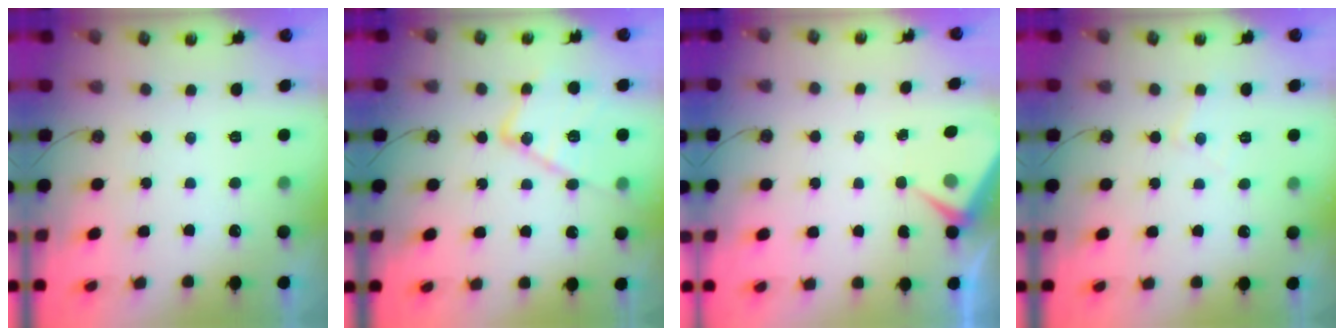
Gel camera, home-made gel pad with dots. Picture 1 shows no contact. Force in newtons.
{"total": 16.2, "press": 16.2, "slide": 1.1}
{"total": 4.3, "press": 4.2, "slide": 0.7}
{"total": 5.0, "press": 4.9, "slide": 0.7}